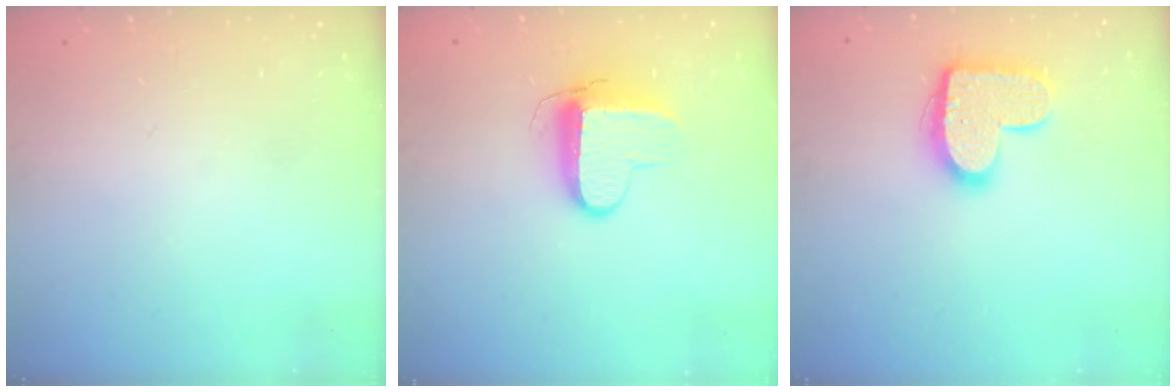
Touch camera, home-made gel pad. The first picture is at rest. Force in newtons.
{"total": 9.5, "press": 9.5, "slide": 0.8}
{"total": 14.6, "press": 14.6, "slide": 0.8}